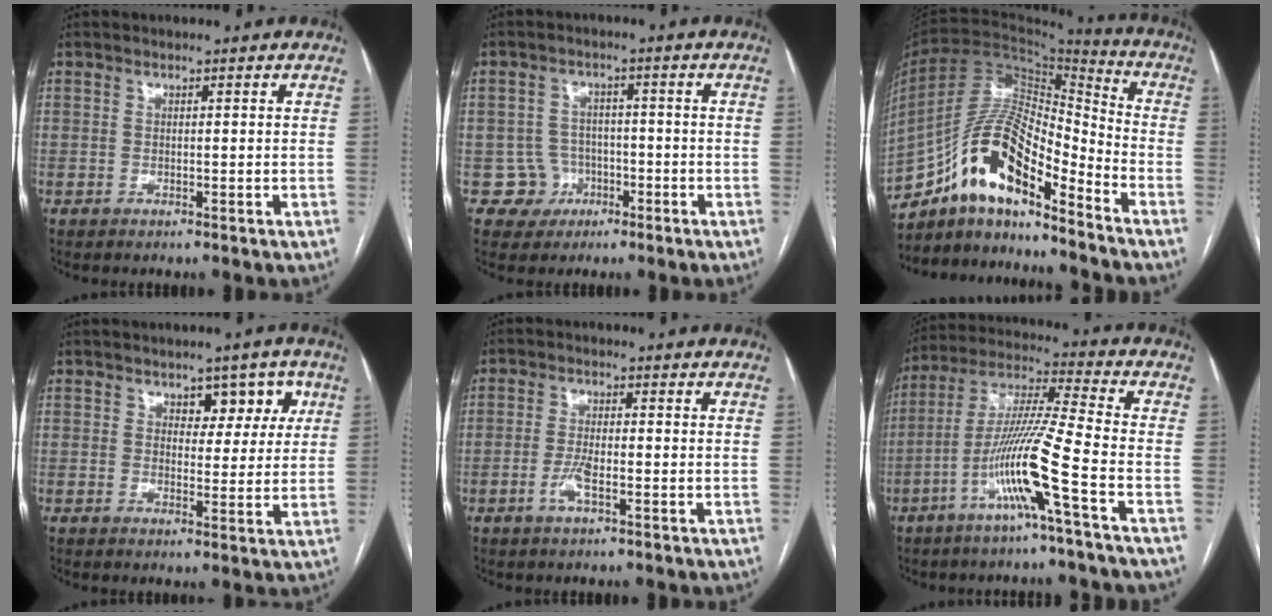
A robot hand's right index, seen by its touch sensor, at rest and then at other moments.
{"total": 4.8, "force": [-1.8, 4.5, -0.2], "torque": [0.013, 0.016, -0.025]}
{"total": 15.7, "force": [-10.5, 3.9, 10.9], "torque": [-0.204, 0.031, -0.185]}
{"total": 5.3, "force": [2.4, 3.4, 3.2], "torque": [-0.024, 0.012, 0.031]}
{"total": 3.4, "force": [-1.4, 0.7, 3.1], "torque": [-0.065, -0.001, -0.026]}
{"total": 12.7, "force": [-5.3, -1.6, 11.4], "torque": [-0.224, 0.001, -0.103]}